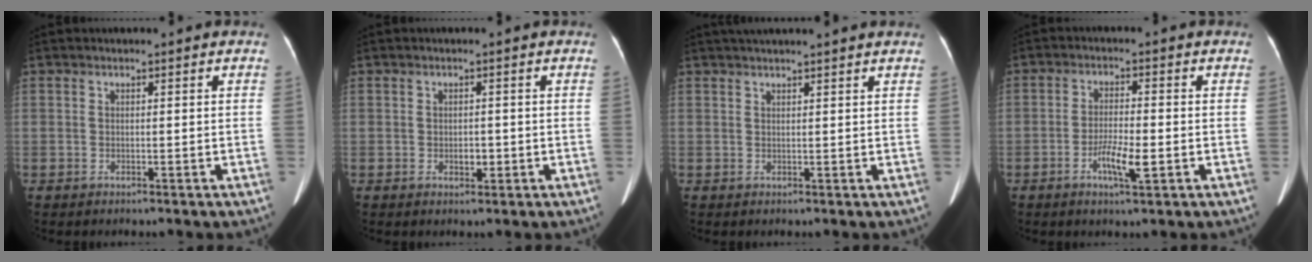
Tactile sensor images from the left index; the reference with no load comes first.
{"total": 1.6, "force": [-0.4, 1.0, 1.2], "torque": [-0.020, 0.001, -0.002]}
{"total": 7.7, "force": [6.9, -0.3, 3.5], "torque": [-0.052, 0.035, 0.086]}
{"total": 4.9, "force": [-1.8, 0.8, 4.5], "torque": [-0.086, -0.003, -0.032]}